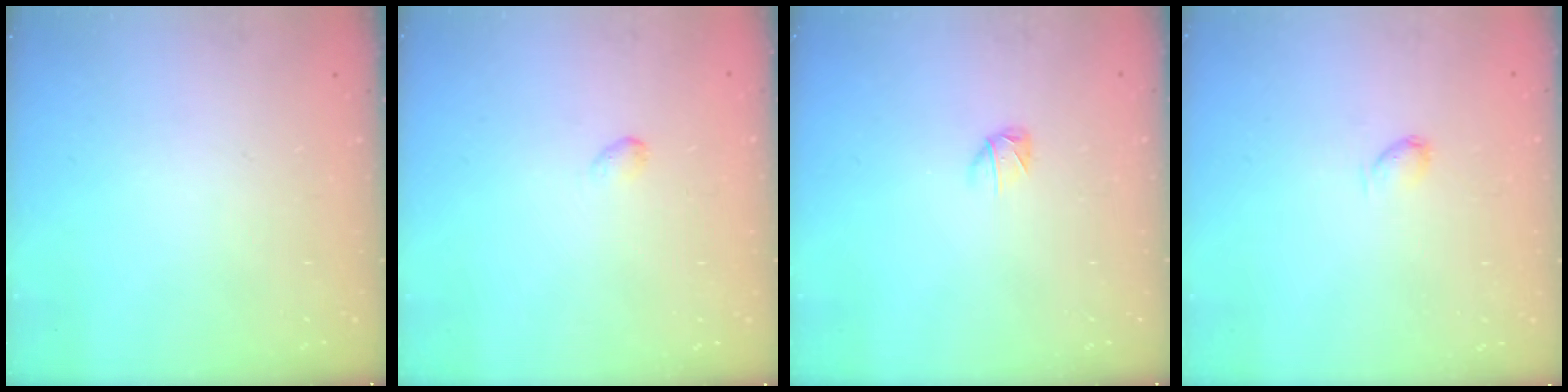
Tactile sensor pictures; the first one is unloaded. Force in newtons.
{"total": 2.7, "press": 2.6, "slide": 0.5}
{"total": 2.8, "press": 2.7, "slide": 0.5}
{"total": 2.8, "press": 2.7, "slide": 0.4}